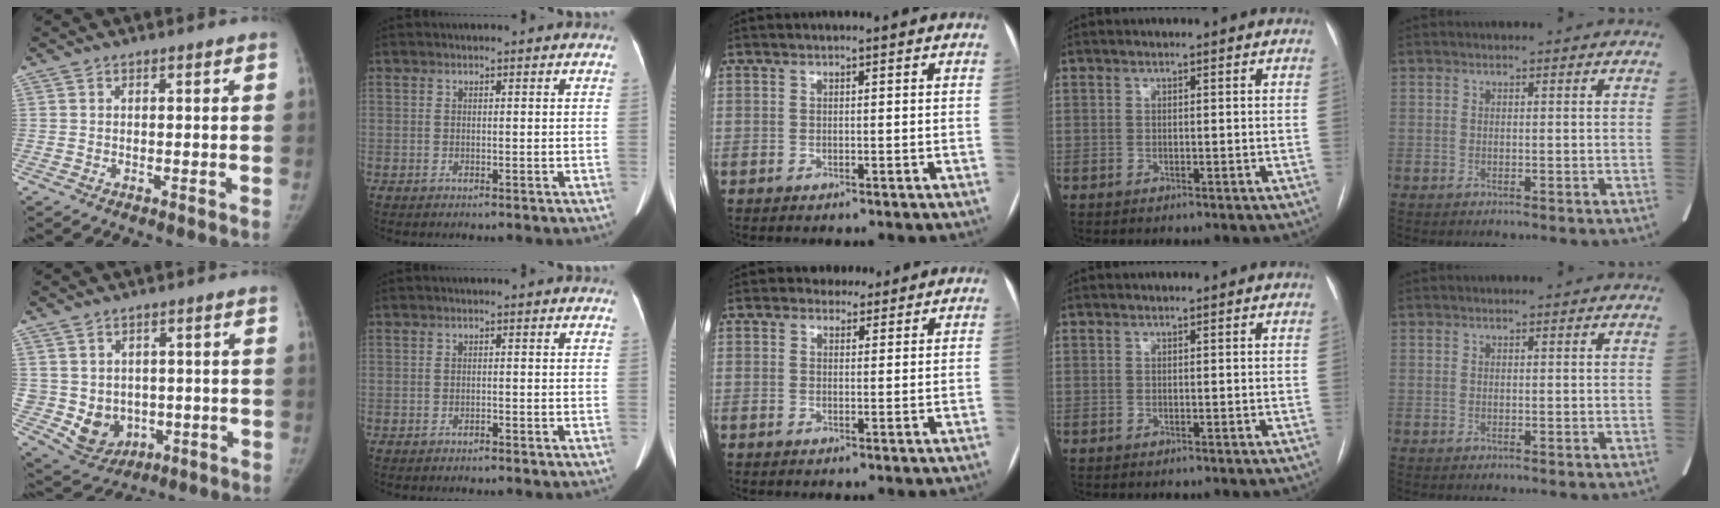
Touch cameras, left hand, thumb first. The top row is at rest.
{"thumb": {"total": 8.4, "force": [-0.9, 7.3, 4.0], "torque": [-0.035, 0.003, 0.009]}, "index": {"total": 0.6, "force": [-0.6, 0.1, 0.2], "torque": [-0.007, -0.005, -0.010]}, "middle": {"total": 2.7, "force": [2.2, 1.6, 0.0], "torque": [0.005, 0.008, 0.030]}}